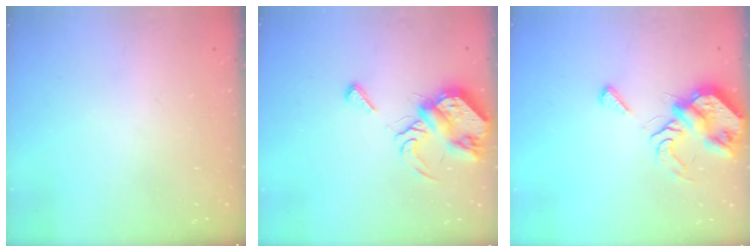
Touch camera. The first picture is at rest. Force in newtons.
{"total": 8.1, "press": 8.1, "slide": 0.3}
{"total": 10.4, "press": 10.3, "slide": 1.3}